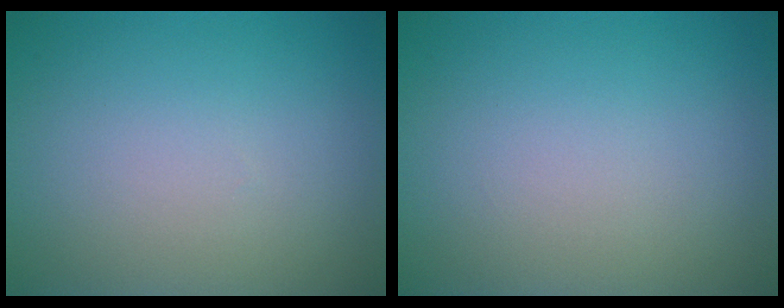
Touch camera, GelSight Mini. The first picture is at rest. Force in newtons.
{"total": 0.0}